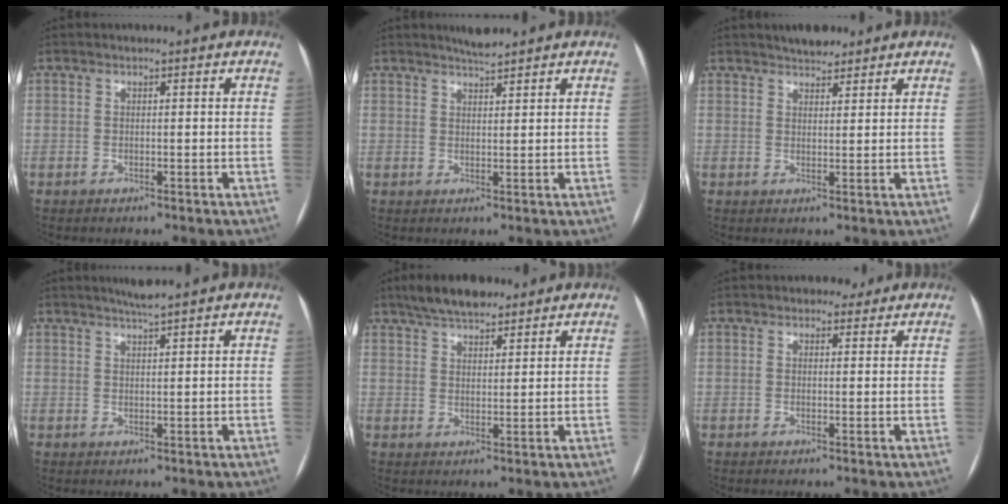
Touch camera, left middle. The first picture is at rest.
{"total": 2.6, "force": [2.4, 0.1, 0.9], "torque": [-0.019, 0.003, 0.042]}
{"total": 3.7, "force": [3.2, 1.4, 1.2], "torque": [-0.020, 0.008, 0.050]}
{"total": 2.4, "force": [2.1, -0.5, 1.1], "torque": [-0.019, 0.003, 0.038]}
{"total": 7.6, "force": [6.0, 2.6, 3.9], "torque": [-0.069, 0.017, 0.104]}
{"total": 1.9, "force": [1.4, 1.2, 0.3], "torque": [-0.001, 0.004, 0.015]}